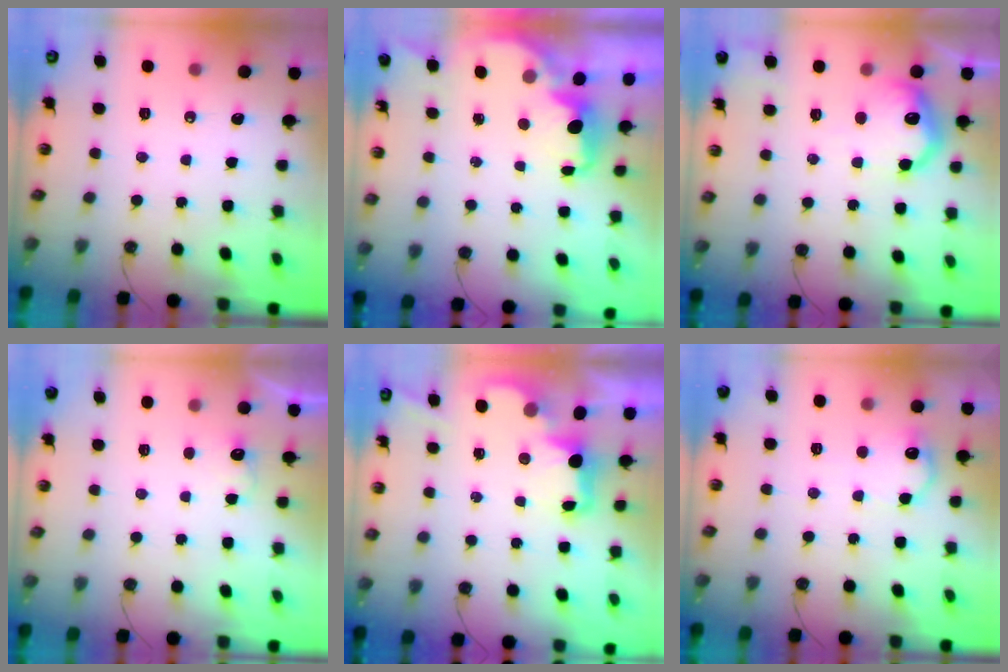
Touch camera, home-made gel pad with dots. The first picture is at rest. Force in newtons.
{"total": 2.5, "press": 2.4, "slide": 0.8}
{"total": 14.2, "press": 14.2, "slide": 1.2}
{"total": 4.3, "press": 4.3, "slide": 0.8}
{"total": 2.7, "press": 2.6, "slide": 0.5}
{"total": 10.8, "press": 10.8, "slide": 0.5}